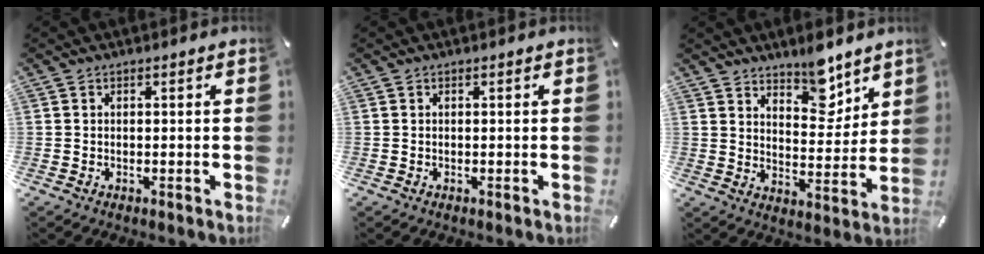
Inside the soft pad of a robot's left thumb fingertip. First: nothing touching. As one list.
[{"total": 0.0}, {"total": 9.5, "force": [7.9, 4.2, 3.4], "torque": [-0.030, -0.059, 0.139]}]